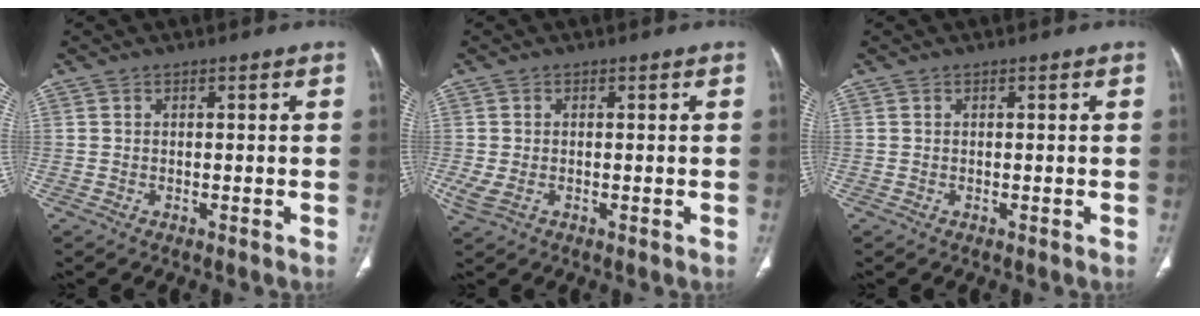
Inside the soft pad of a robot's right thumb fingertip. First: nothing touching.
{"total": 2.9, "force": [-0.6, 1.6, 2.4], "torque": [-0.069, 0.001, -0.006]}
{"total": 0.0}